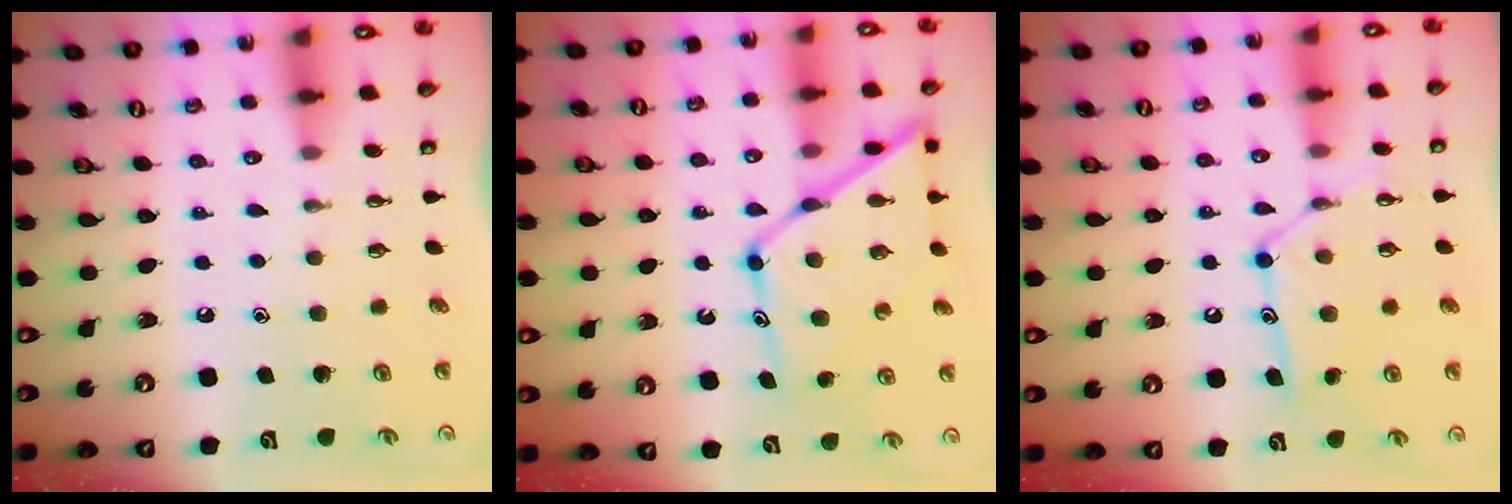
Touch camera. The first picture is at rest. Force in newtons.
{"total": 14.8, "press": 14.7, "slide": 1.3}
{"total": 13.4, "press": 13.3, "slide": 1.1}